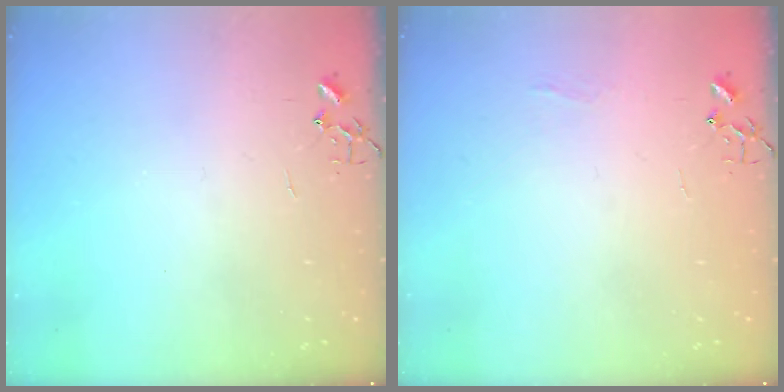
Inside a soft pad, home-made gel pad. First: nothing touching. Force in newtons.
{"total": 4.4, "press": 4.4, "slide": 0.6}